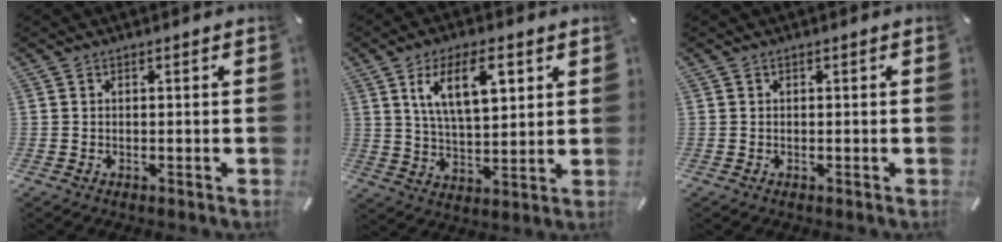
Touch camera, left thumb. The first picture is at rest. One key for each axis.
{"total": 12.8, "fx": 6.0, "fy": 5.9, "fz": 9.6, "tx": -0.167, "ty": -0.010, "tz": 0.100}
{"total": 0.0}